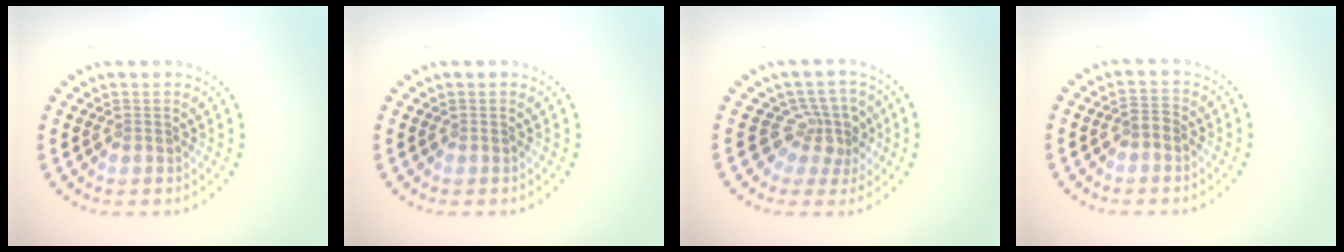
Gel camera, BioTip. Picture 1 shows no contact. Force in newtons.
{"total": 0.0}
{"total": 3.0, "press": 2.2, "slide": 2.1}
{"total": 1.2, "press": 1.1, "slide": 0.4}